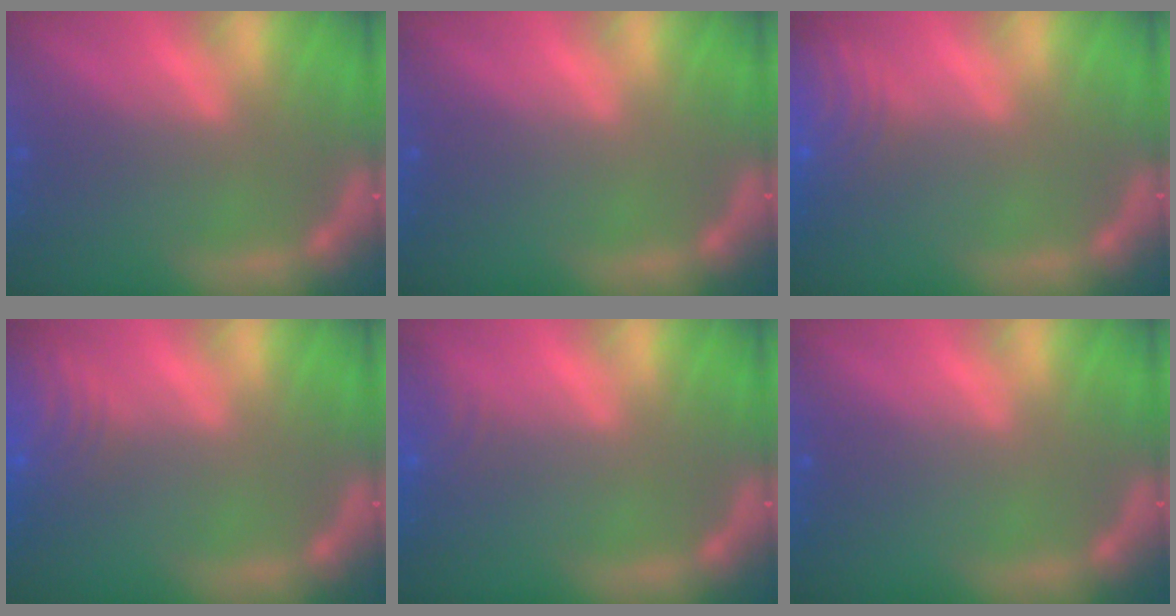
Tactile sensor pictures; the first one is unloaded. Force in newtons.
{"total": 0.0}
{"total": 10.0}
{"total": 9.0}
{"total": 3.0}
{"total": 0.0}